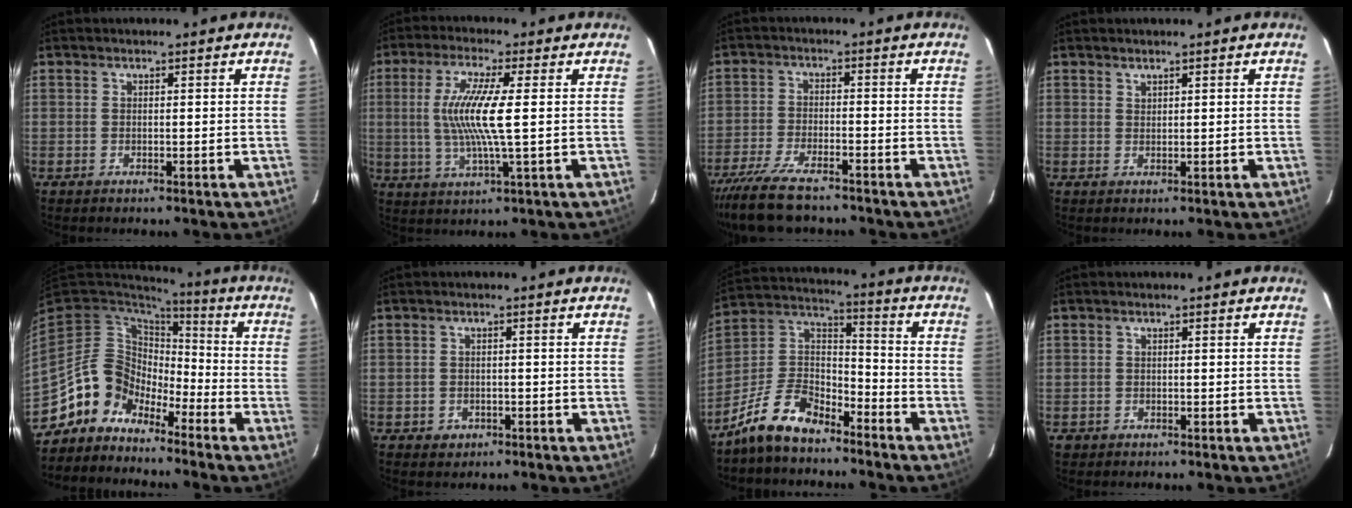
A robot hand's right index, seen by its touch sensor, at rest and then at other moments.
{"total": 10.4, "force": [0.5, 0.5, 10.4], "torque": [-0.204, -0.005, 0.012]}
{"total": 12.0, "force": [-10.1, 3.1, 5.8], "torque": [-0.143, -0.027, -0.182]}
{"total": 0.8, "force": [0.7, 0.2, 0.1], "torque": [-0.001, 0.001, 0.015]}
{"total": 10.3, "force": [-7.8, 6.8, 0.9], "torque": [-0.028, 0.042, -0.156]}
{"total": 2.5, "force": [-1.2, 2.2, 0.5], "torque": [-0.014, 0.002, -0.013]}
{"total": 13.7, "force": [-9.9, 6.2, 7.1], "torque": [-0.165, 0.033, -0.187]}
{"total": 1.4, "force": [-0.6, 1.2, 0.1], "torque": [-0.004, 0.002, -0.007]}